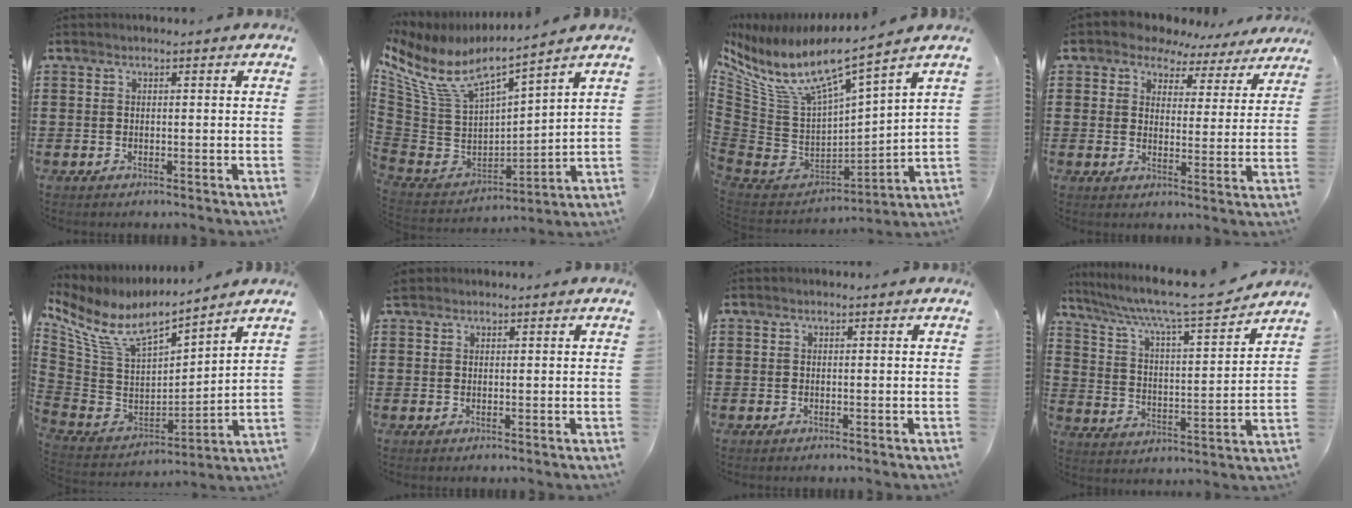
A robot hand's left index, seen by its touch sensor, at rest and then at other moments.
{"total": 8.2, "force": [5.6, 2.8, 5.3], "torque": [-0.140, -0.047, 0.093]}
{"total": 8.9, "force": [5.8, 1.9, 6.5], "torque": [-0.155, -0.047, 0.091]}
{"total": 4.7, "force": [4.1, 2.3, 0.5], "torque": [-0.028, -0.020, 0.068]}
{"total": 9.1, "force": [6.9, 3.0, 5.1], "torque": [-0.134, -0.051, 0.119]}
{"total": 1.2, "force": [1.1, 0.5, 0.2], "torque": [-0.007, 0.004, 0.021]}
{"total": 0.0}
{"total": 9.0, "force": [7.7, 0.0, 4.5], "torque": [-0.119, -0.049, 0.125]}